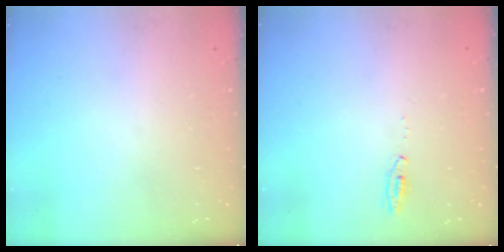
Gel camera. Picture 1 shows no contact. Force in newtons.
{"total": 4.1, "press": 3.1, "slide": 2.6}